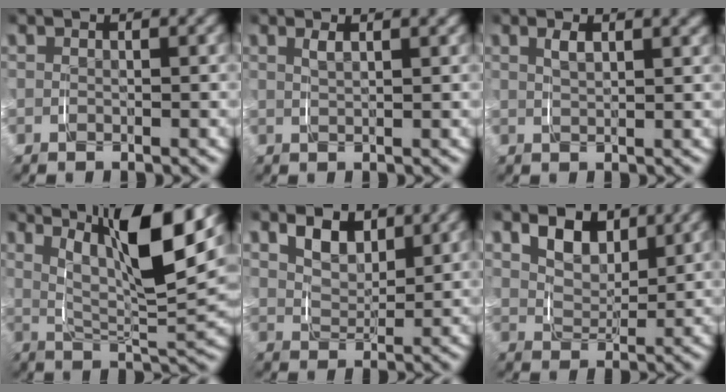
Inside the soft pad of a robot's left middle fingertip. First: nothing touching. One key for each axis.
{"total": 1.3, "fx": 0.9, "fy": 0.0, "fz": 1.0, "tx": -0.018, "ty": 0.001, "tz": 0.016}
{"total": 1.8, "fx": 1.1, "fy": 0.3, "fz": 1.4, "tx": -0.022, "ty": 0.001, "tz": 0.020}
{"total": 10.5, "fx": 4.4, "fy": 3.4, "fz": 8.9, "tx": -0.130, "ty": 0.006, "tz": 0.065}
{"total": 4.1, "fx": 2.3, "fy": 2.6, "fz": 2.2, "tx": -0.044, "ty": -0.001, "tz": 0.038}
{"total": 4.7, "fx": 2.6, "fy": 3.0, "fz": 2.5, "tx": -0.049, "ty": 0.000, "tz": 0.042}